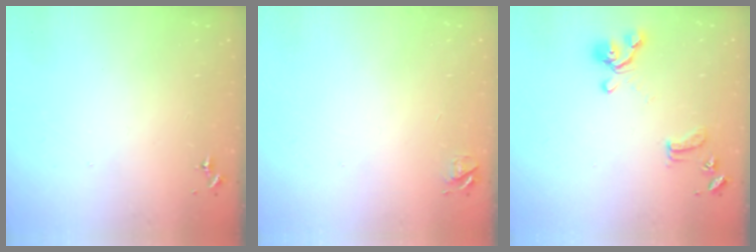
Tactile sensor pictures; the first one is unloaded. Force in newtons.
{"total": 4.7, "press": 4.7, "slide": 0.6}
{"total": 12.6, "press": 12.5, "slide": 1.4}